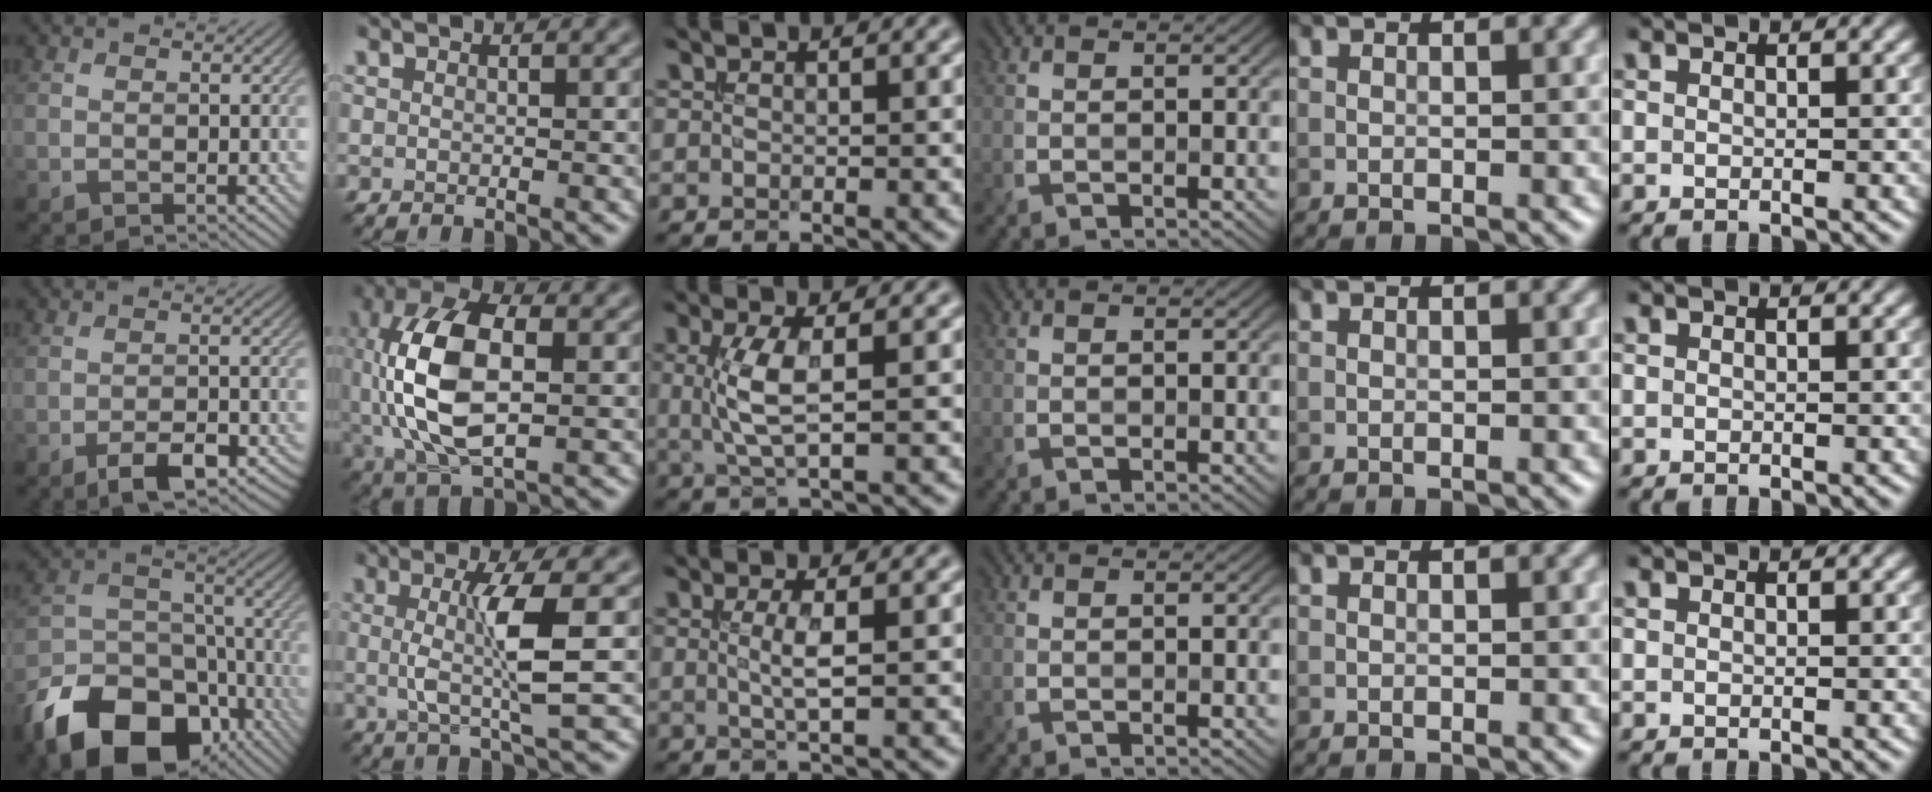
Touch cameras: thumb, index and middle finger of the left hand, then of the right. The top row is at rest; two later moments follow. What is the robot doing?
{"motion": "extract", "object": "bucket"}